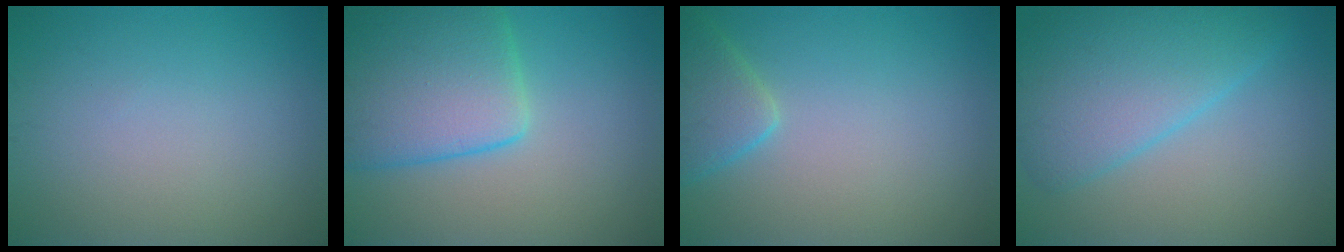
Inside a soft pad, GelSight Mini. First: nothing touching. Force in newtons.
{"total": 8.8, "press": 8.7, "slide": 0.4}
{"total": 3.2, "press": 3.2, "slide": 0.2}
{"total": 6.8, "press": 6.8, "slide": 0.2}